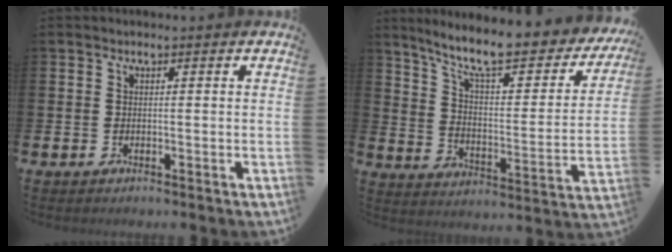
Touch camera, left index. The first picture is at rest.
{"total": 10.2, "force": [8.5, 2.2, 5.1], "torque": [-0.125, -0.062, 0.139]}